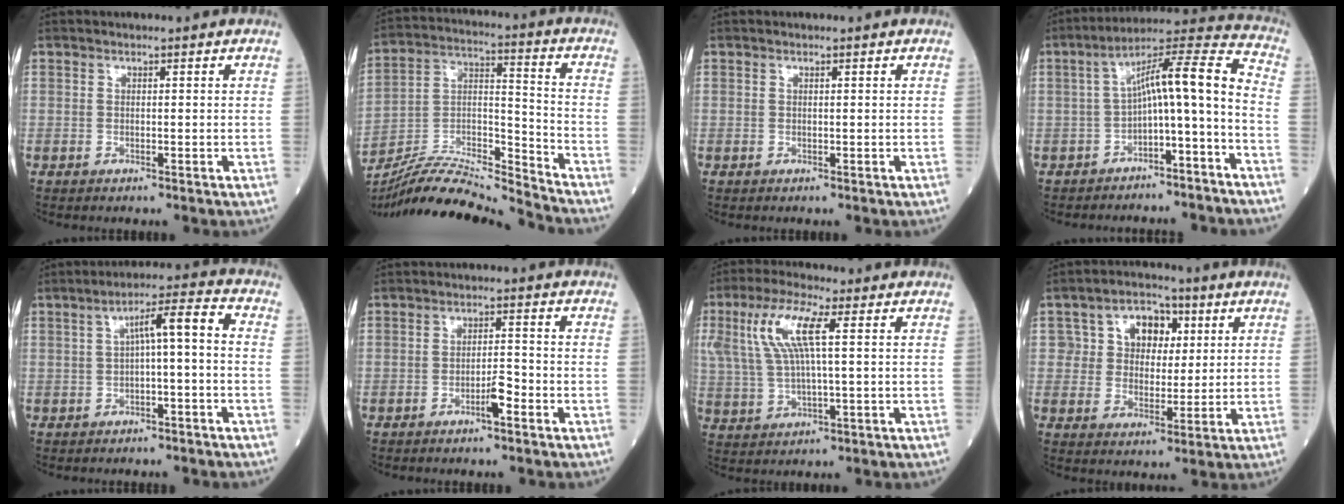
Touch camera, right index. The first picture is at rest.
{"total": 17.2, "force": [-16.5, -0.6, 4.8], "torque": [-0.083, 0.024, -0.293]}
{"total": 0.0}
{"total": 11.8, "force": [-3.7, 1.5, 11.1], "torque": [-0.166, 0.046, -0.055]}
{"total": 5.9, "force": [-0.1, 0.7, 5.8], "torque": [-0.090, 0.027, -0.002]}
{"total": 2.7, "force": [-1.7, 0.3, 2.2], "torque": [-0.033, 0.001, -0.030]}
{"total": 9.6, "force": [3.0, 1.7, 8.9], "torque": [-0.204, 0.018, 0.059]}
{"total": 7.8, "force": [2.6, 6.0, 4.3], "torque": [-0.058, 0.022, 0.045]}